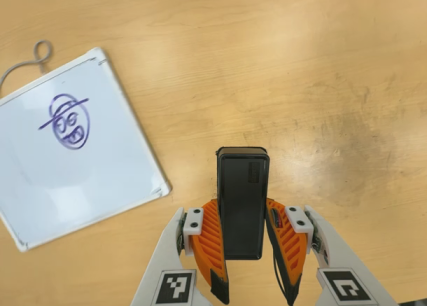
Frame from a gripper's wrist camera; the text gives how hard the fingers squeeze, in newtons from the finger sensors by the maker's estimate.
{"total": 4.8, "left": 3.2, "right": 6.5}